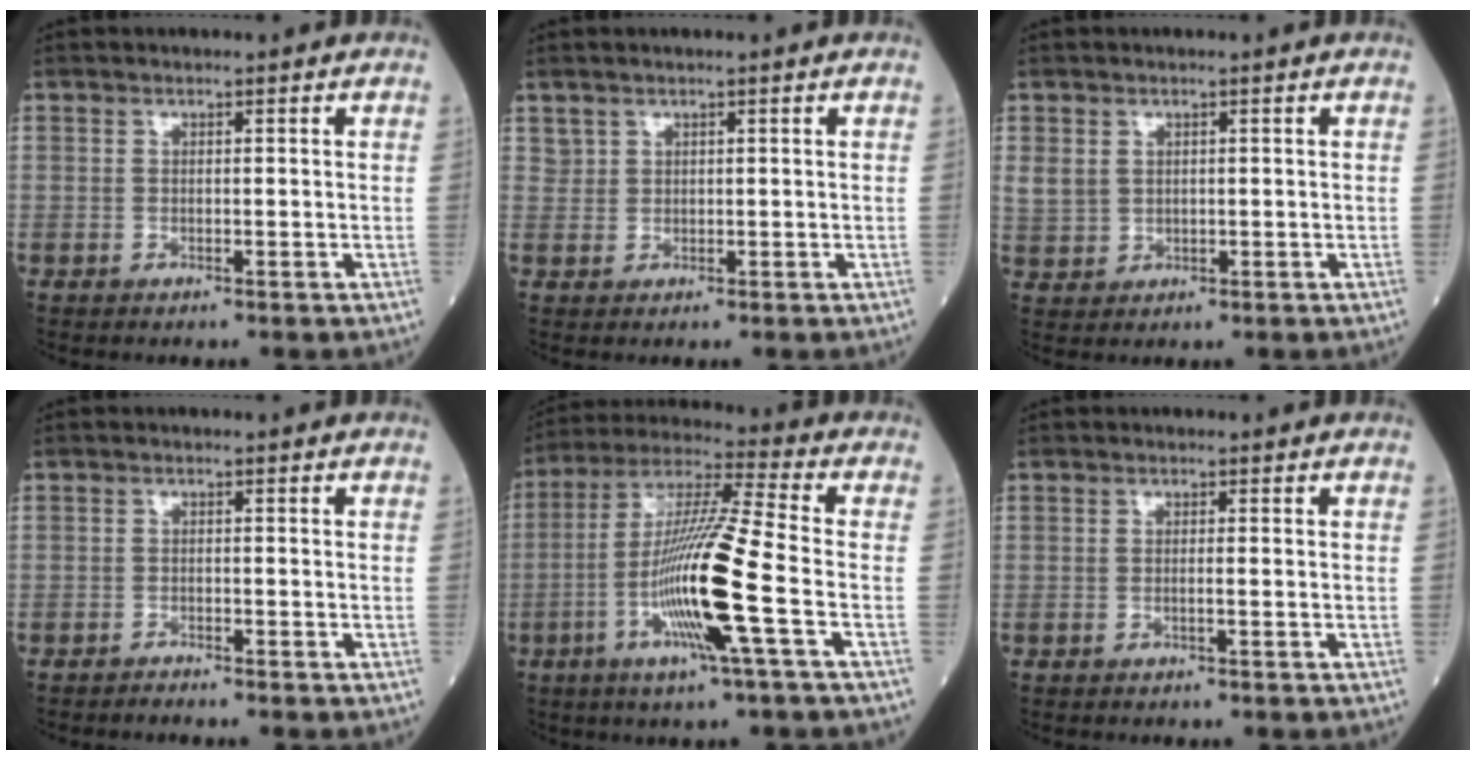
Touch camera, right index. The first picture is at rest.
{"total": 1.0, "force": [0.7, 0.7, -0.1], "torque": [0.008, 0.005, 0.012]}
{"total": 4.8, "force": [1.4, 4.2, 2.0], "torque": [-0.055, 0.005, 0.042]}
{"total": 1.1, "force": [-1.0, -0.2, 0.0], "torque": [-0.007, -0.005, -0.017]}
{"total": 15.3, "force": [-4.3, -0.6, 14.6], "torque": [-0.291, -0.008, -0.090]}
{"total": 0.7, "force": [-0.2, -0.1, 0.7], "torque": [-0.014, 0.000, -0.004]}